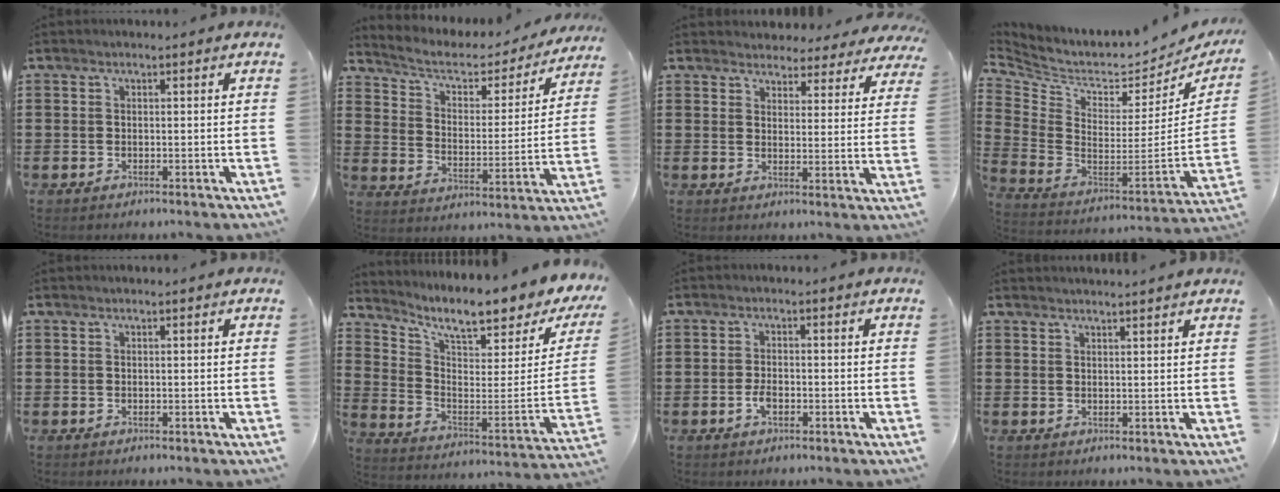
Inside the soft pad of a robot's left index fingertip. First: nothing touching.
{"total": 4.3, "force": [3.1, 2.2, 2.1], "torque": [-0.060, -0.018, 0.043]}
{"total": 3.9, "force": [3.8, 0.7, 0.0], "torque": [-0.011, -0.019, 0.068]}
{"total": 3.3, "force": [2.4, 1.9, 1.3], "torque": [-0.049, -0.045, 0.036]}
{"total": 0.0}
{"total": 8.6, "force": [6.8, 0.9, 5.1], "torque": [-0.107, -0.069, 0.104]}
{"total": 2.5, "force": [-1.0, 1.2, 1.9], "torque": [-0.052, -0.003, -0.023]}
{"total": 1.5, "force": [1.4, -0.4, 0.1], "torque": [-0.003, -0.001, 0.029]}